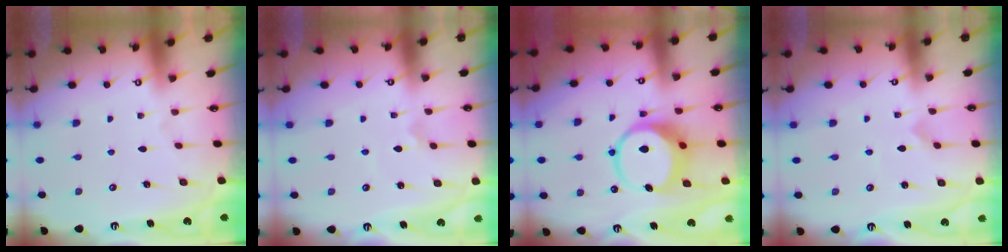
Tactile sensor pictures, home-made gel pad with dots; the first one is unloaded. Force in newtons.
{"total": 1.1, "press": 1.0, "slide": 0.4}
{"total": 11.0, "press": 10.9, "slide": 1.3}
{"total": 0.0}